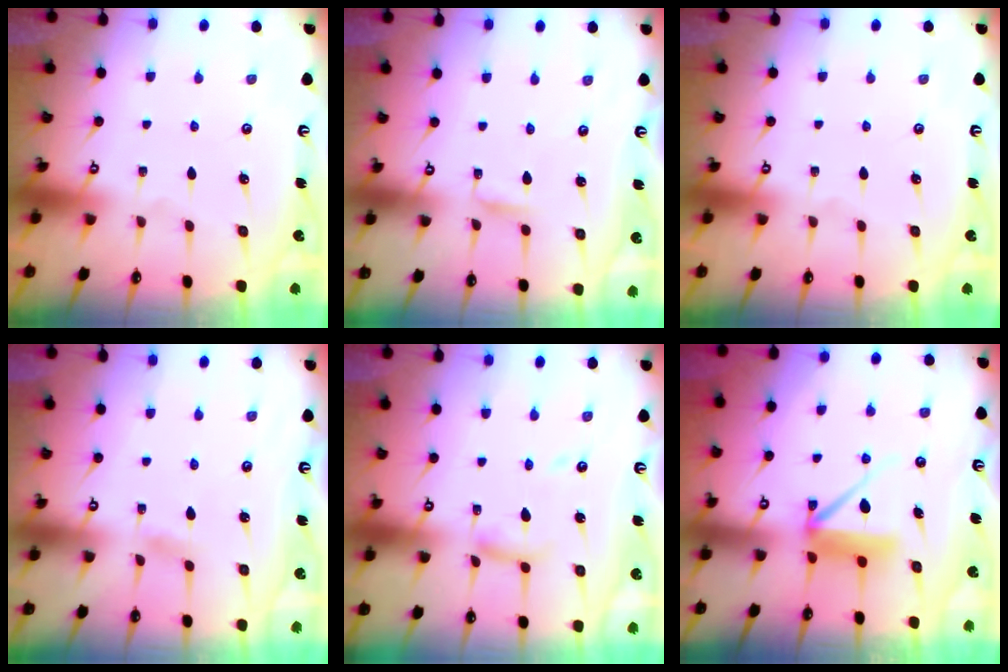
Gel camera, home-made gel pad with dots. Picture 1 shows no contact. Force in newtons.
{"total": 2.5, "press": 2.5, "slide": 0.3}
{"total": 0.0}
{"total": 2.6, "press": 2.6, "slide": 0.3}
{"total": 8.0, "press": 8.0, "slide": 0.7}
{"total": 9.2, "press": 9.1, "slide": 0.8}